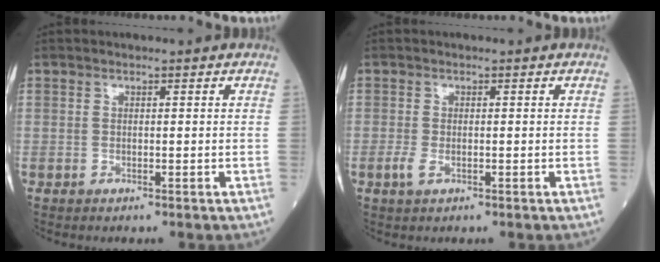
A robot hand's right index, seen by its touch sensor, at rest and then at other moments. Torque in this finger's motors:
{"motor_torque": [0.15, -0.03, 0.01, 0.01]}